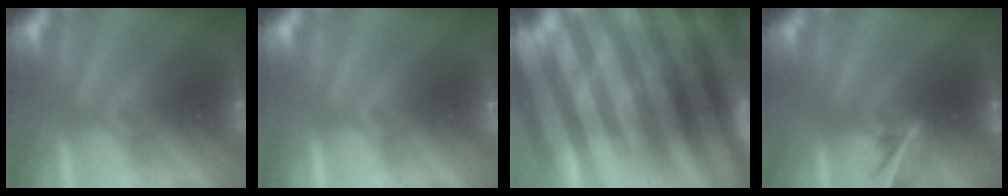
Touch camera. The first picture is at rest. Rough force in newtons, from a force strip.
{"total": 0.0}
{"total": 6.0}
{"total": 7.0}